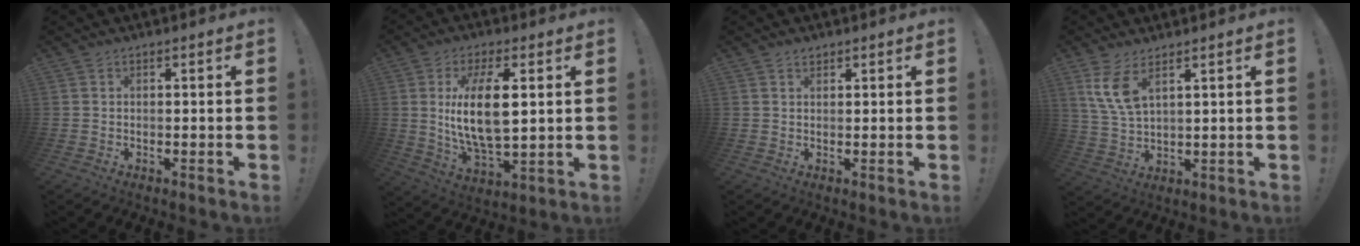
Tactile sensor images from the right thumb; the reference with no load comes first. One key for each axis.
{"total": 15.3, "fx": 2.6, "fy": 6.3, "fz": 13.7, "tx": -0.272, "ty": -0.016, "tz": 0.035}
{"total": 1.2, "fx": 1.0, "fy": 0.6, "fz": 0.3, "tx": 0.006, "ty": -0.007, "tz": 0.017}
{"total": 8.3, "fx": 4.7, "fy": 3.2, "fz": 6.1, "tx": -0.117, "ty": -0.023, "tz": 0.088}